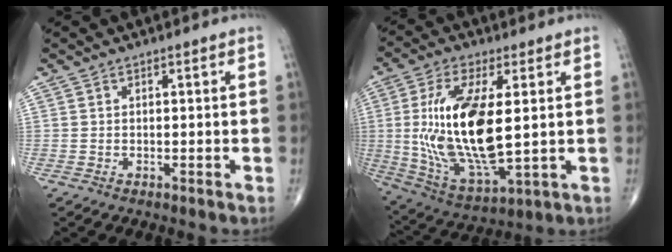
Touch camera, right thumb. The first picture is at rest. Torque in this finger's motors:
{"motor_torque": [2.58, 2.42, 0.48, 0.00, 0.60]}